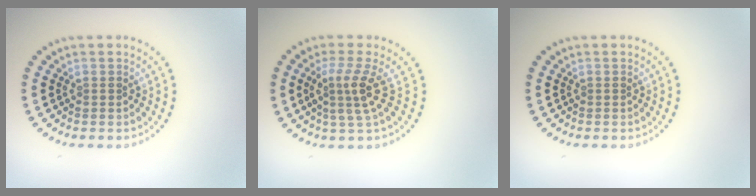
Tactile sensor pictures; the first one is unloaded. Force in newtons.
{"total": 3.1, "press": 2.2, "slide": 2.1}
{"total": 0.0}